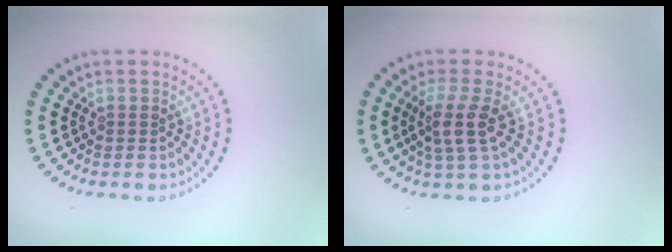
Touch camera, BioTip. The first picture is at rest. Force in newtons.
{"total": 3.0, "press": 2.3, "slide": 1.9}